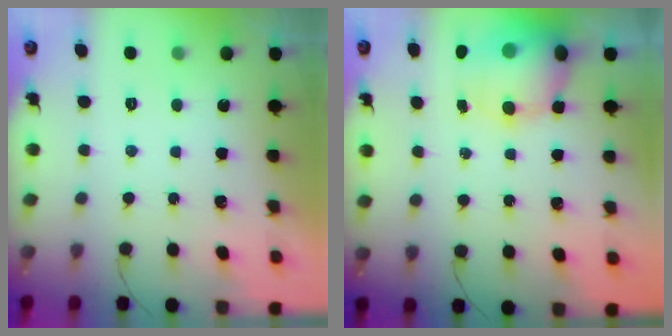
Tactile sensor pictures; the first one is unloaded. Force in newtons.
{"total": 13.4, "press": 12.9, "slide": 3.5}